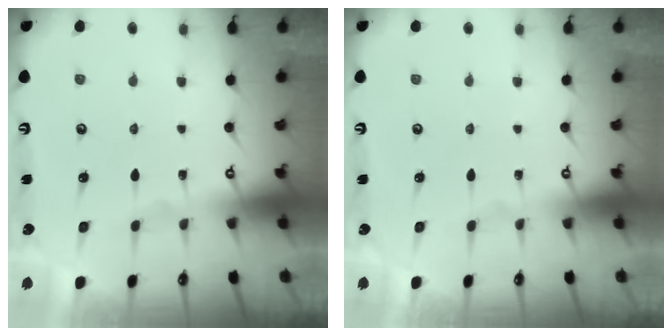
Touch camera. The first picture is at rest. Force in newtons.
{"total": 0.0}